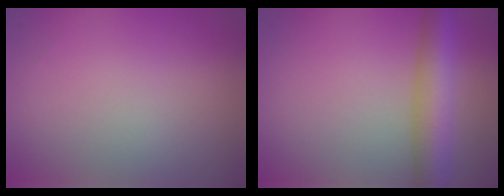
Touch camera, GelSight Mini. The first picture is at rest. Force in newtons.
{"total": 5.5, "press": 5.5, "slide": 0.2}